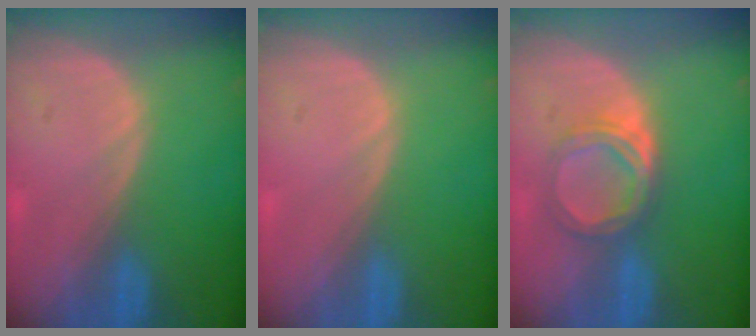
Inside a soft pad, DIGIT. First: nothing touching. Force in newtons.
{"total": 0.0}
{"total": 5.6, "press": 5.0, "slide": 2.5}